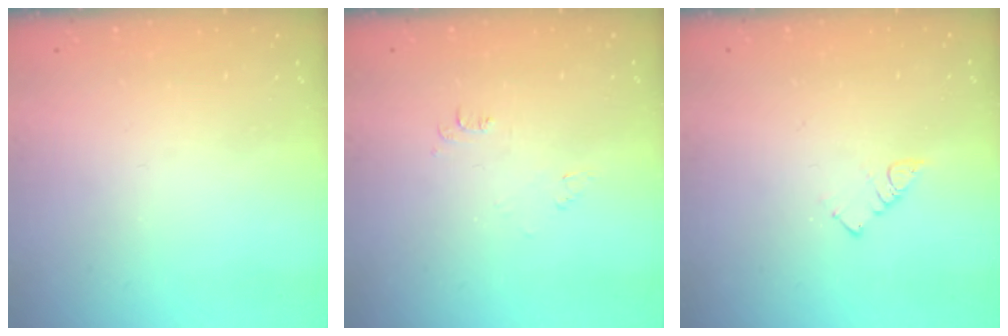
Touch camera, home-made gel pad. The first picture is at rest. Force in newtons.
{"total": 3.5, "press": 3.4, "slide": 0.5}
{"total": 3.1, "press": 3.1, "slide": 0.3}